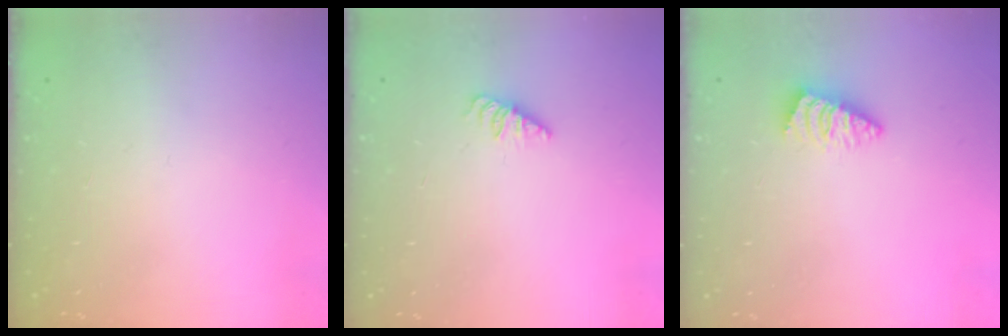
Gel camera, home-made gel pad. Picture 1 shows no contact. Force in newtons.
{"total": 1.1, "press": 1.1, "slide": 0.3}
{"total": 1.1, "press": 1.1, "slide": 0.2}